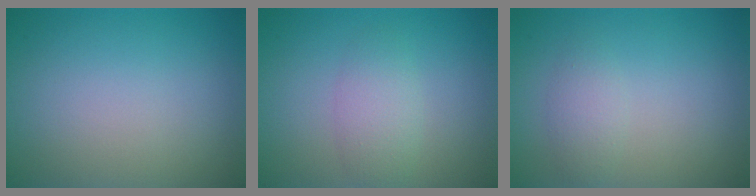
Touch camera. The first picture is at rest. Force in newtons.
{"total": 2.4, "press": 2.4, "slide": 0.1}
{"total": 1.6, "press": 1.6, "slide": 0.1}